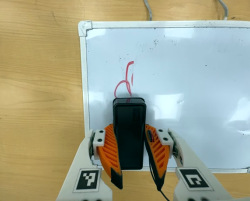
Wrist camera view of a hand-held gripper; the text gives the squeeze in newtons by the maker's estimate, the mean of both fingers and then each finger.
{"total": 8.1, "left": 6.5, "right": 9.8}